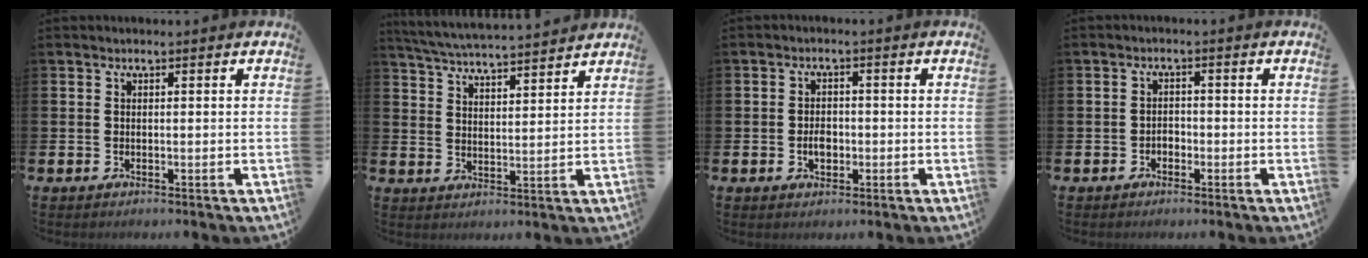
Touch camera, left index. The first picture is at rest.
{"total": 5.5, "force": [5.4, 0.0, 0.9], "torque": [-0.038, -0.037, 0.095]}
{"total": 2.6, "force": [-0.6, 1.8, 1.8], "torque": [-0.014, -0.005, -0.016]}
{"total": 1.4, "force": [-0.9, 1.0, 0.3], "torque": [-0.004, 0.000, -0.021]}